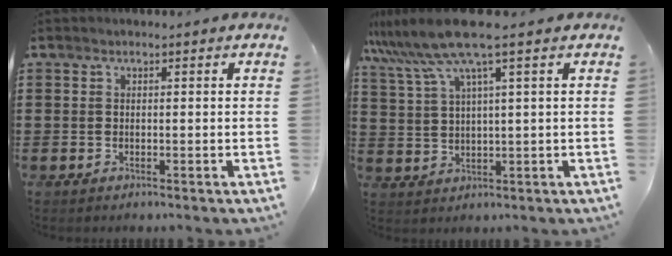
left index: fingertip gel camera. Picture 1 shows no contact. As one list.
[{"total": 8.5, "force": [5.3, 0.1, 6.7], "torque": [-0.160, -0.021, 0.091]}]